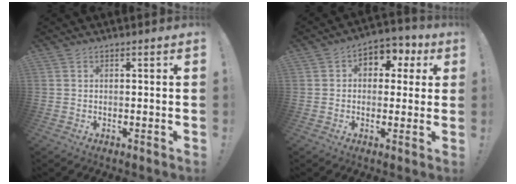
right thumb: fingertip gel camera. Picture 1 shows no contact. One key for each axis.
{"total": 6.1, "fx": 1.0, "fy": 5.3, "fz": 3.0, "tx": -0.030, "ty": 0.000, "tz": 0.020}